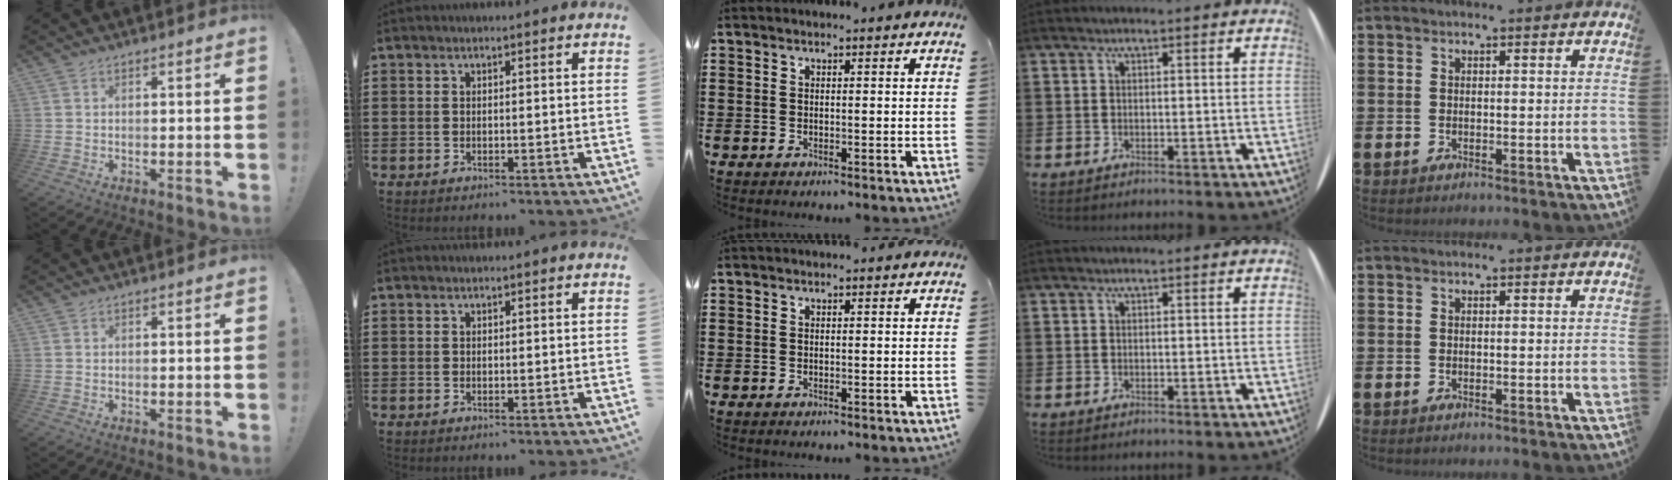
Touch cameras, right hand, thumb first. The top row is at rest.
{}